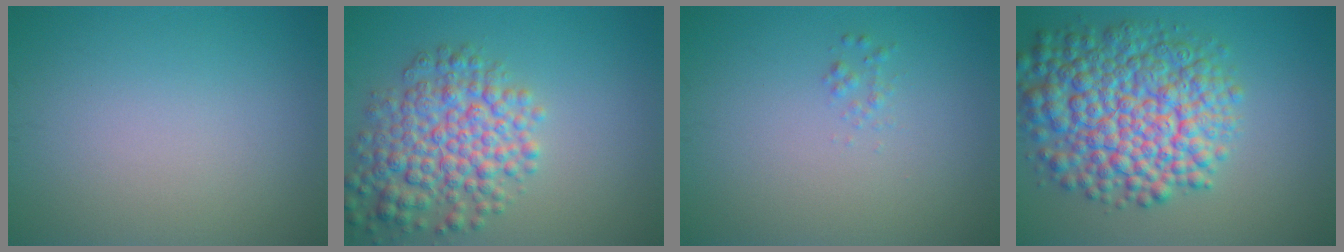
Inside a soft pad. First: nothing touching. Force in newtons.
{"total": 6.4, "press": 6.4, "slide": 0.2}
{"total": 0.7, "press": 0.7, "slide": 0.0}
{"total": 10.3, "press": 10.3, "slide": 0.2}